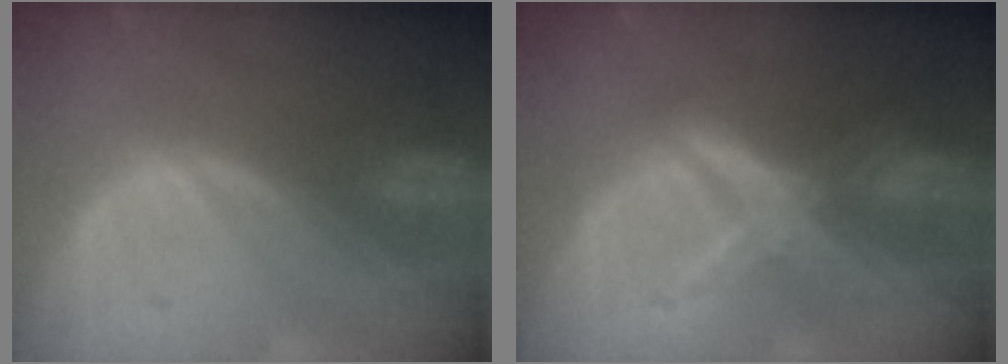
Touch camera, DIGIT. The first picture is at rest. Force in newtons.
{"total": 7.0, "press": 6.1, "slide": 3.4}